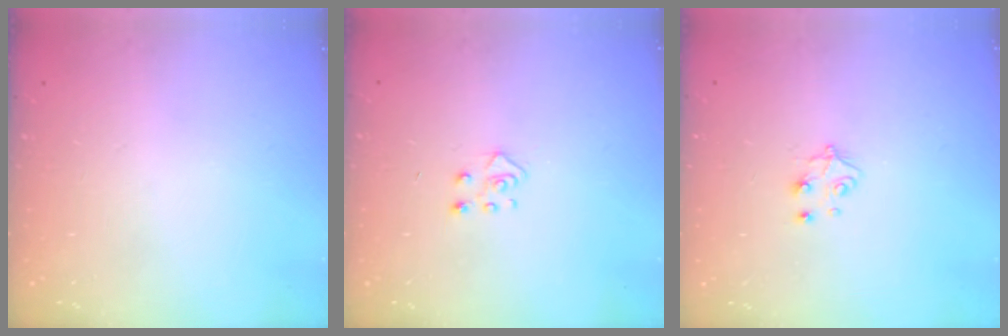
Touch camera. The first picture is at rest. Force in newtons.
{"total": 5.5, "press": 5.5, "slide": 0.5}
{"total": 5.3, "press": 5.2, "slide": 0.8}